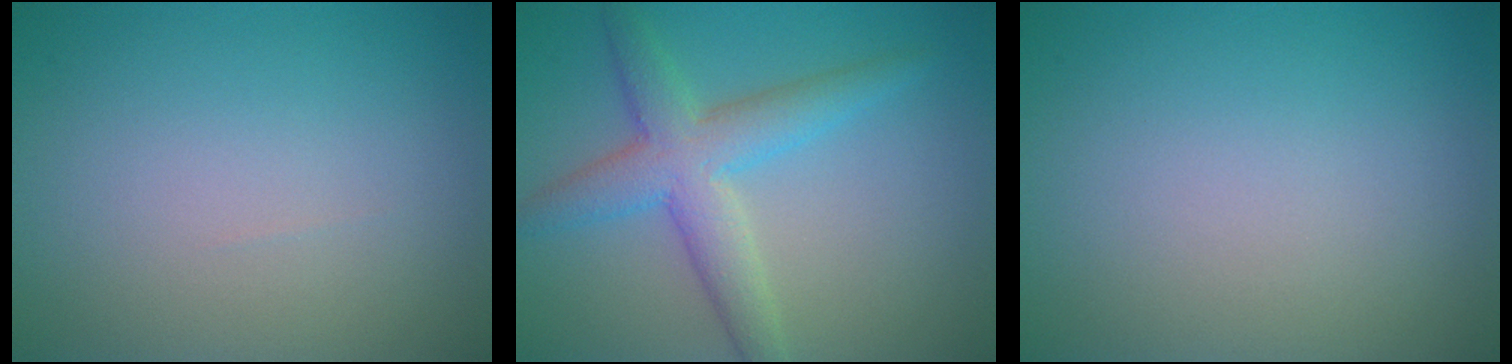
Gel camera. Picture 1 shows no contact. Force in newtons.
{"total": 4.9, "press": 4.9, "slide": 0.1}
{"total": 0.0}